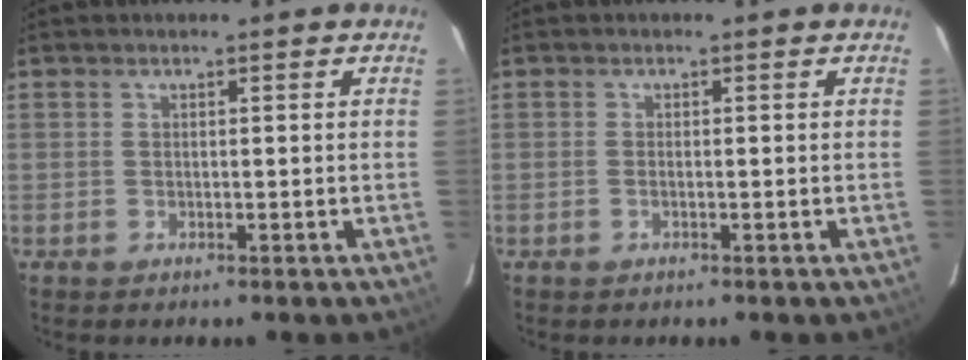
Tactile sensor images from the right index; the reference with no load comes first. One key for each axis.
{"total": 0.7, "fx": -0.3, "fy": 0.2, "fz": 0.6, "tx": -0.015, "ty": 0.000, "tz": -0.007}